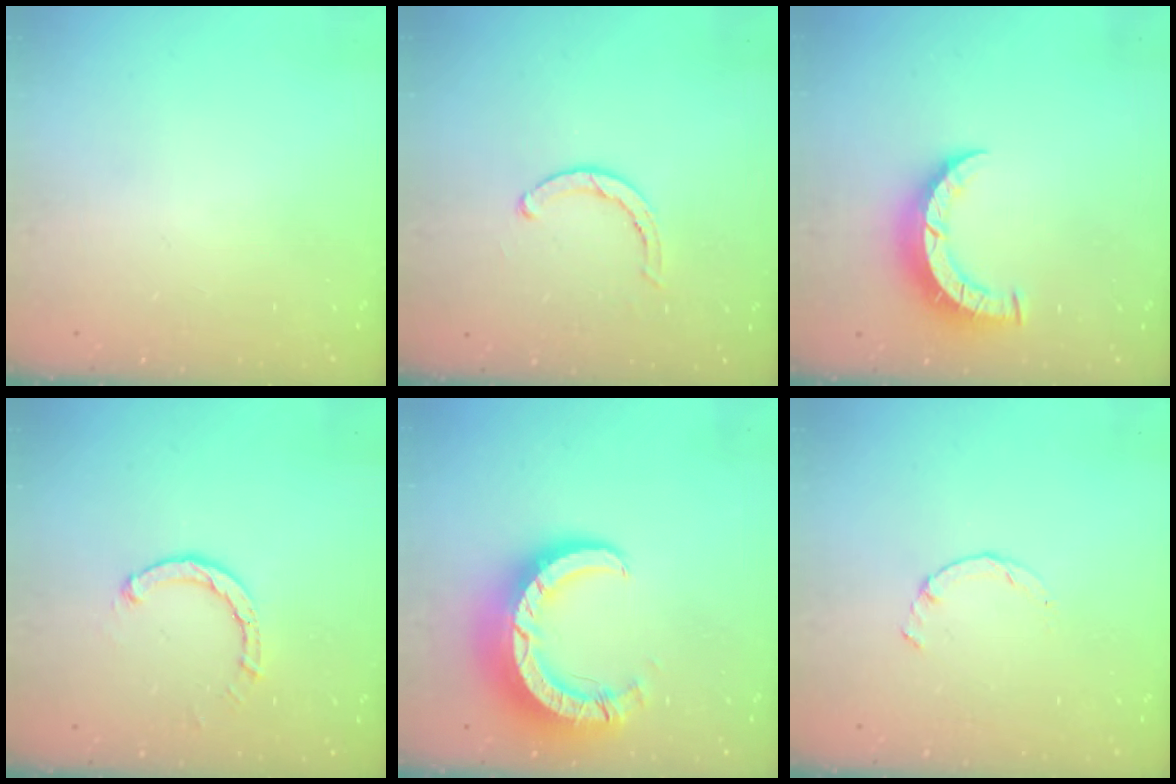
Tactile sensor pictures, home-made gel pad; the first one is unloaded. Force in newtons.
{"total": 2.8, "press": 2.8, "slide": 0.2}
{"total": 7.1, "press": 7.0, "slide": 0.8}
{"total": 2.6, "press": 2.6, "slide": 0.3}
{"total": 11.5, "press": 11.5, "slide": 1.1}
{"total": 0.9, "press": 0.9, "slide": 0.3}